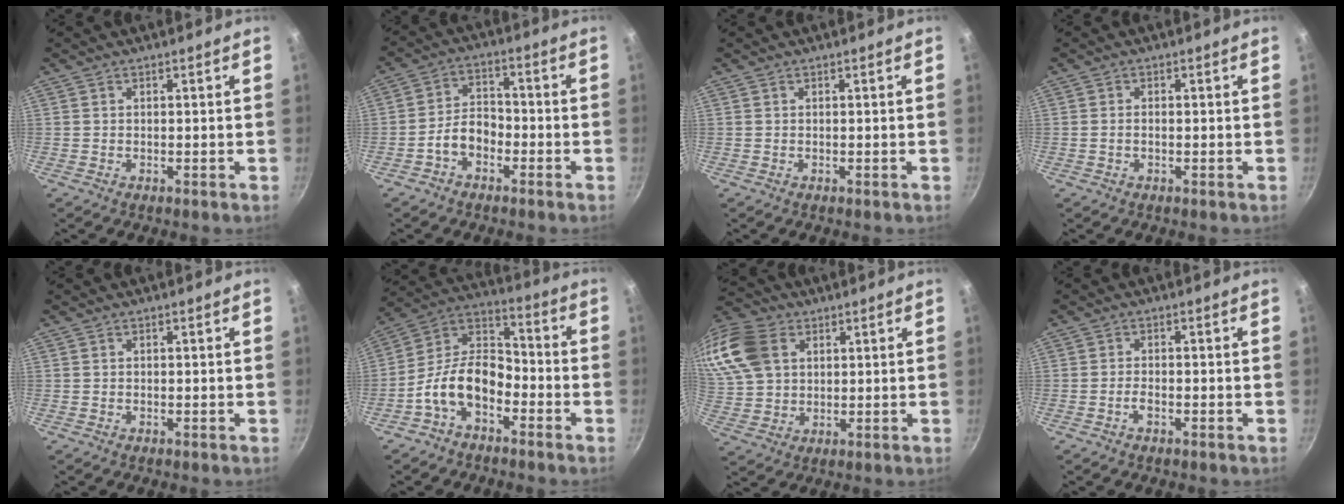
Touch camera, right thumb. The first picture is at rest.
{"total": 6.1, "force": [-2.8, 4.0, 3.6], "torque": [-0.045, 0.038, -0.058]}
{"total": 0.0}
{"total": 1.0, "force": [-0.2, 0.6, 0.8], "torque": [-0.017, 0.005, -0.005]}
{"total": 0.0}
{"total": 12.9, "force": [-5.6, 7.8, 8.6], "torque": [-0.137, 0.068, -0.130]}
{"total": 20.2, "force": [7.3, 14.9, 11.6], "torque": [-0.266, 0.020, 0.140]}
{"total": 1.8, "force": [-0.9, 0.7, 1.3], "torque": [-0.030, 0.011, -0.021]}